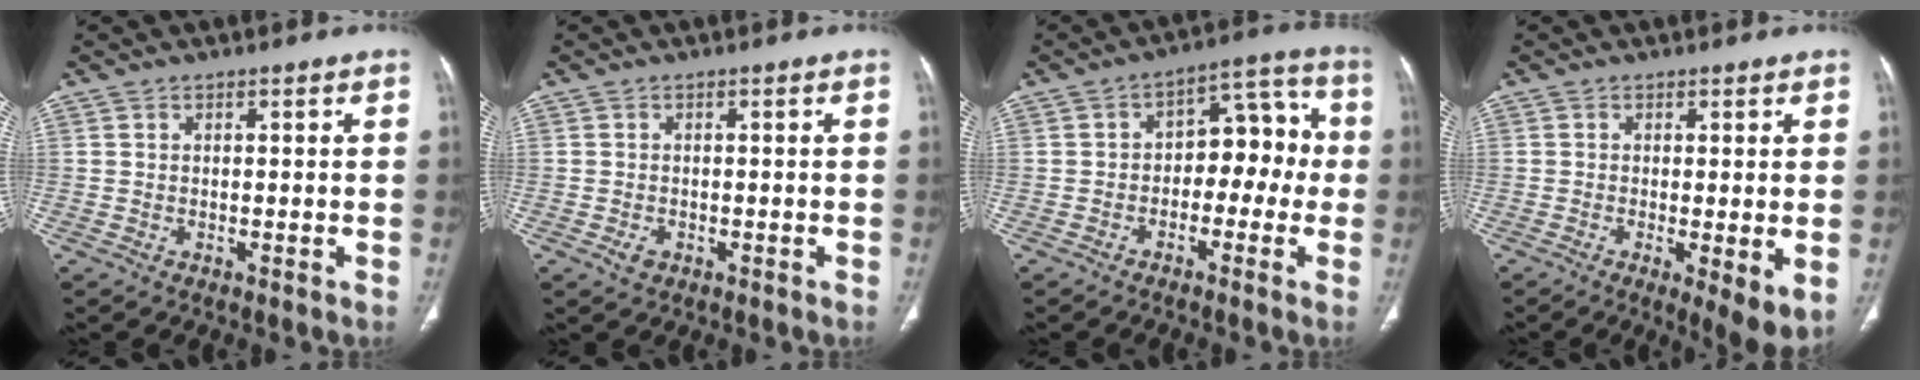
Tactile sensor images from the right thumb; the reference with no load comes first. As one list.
[{"total": 1.9, "force": [-0.8, 1.4, 1.0], "torque": [-0.016, 0.002, -0.009]}, {"total": 10.5, "force": [-1.3, 6.7, 7.9], "torque": [-0.063, 0.050, -0.031]}, {"total": 6.5, "force": [-1.2, 1.7, 6.1], "torque": [-0.100, -0.023, -0.020]}]